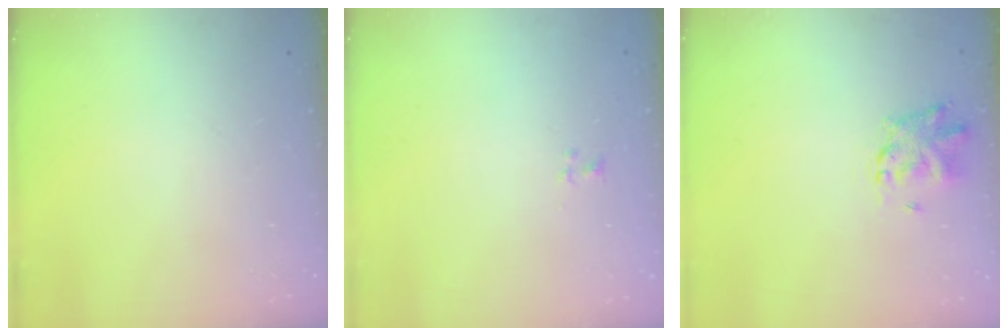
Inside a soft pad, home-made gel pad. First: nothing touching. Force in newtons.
{"total": 1.1, "press": 0.9, "slide": 0.6}
{"total": 2.8, "press": 2.8, "slide": 0.7}